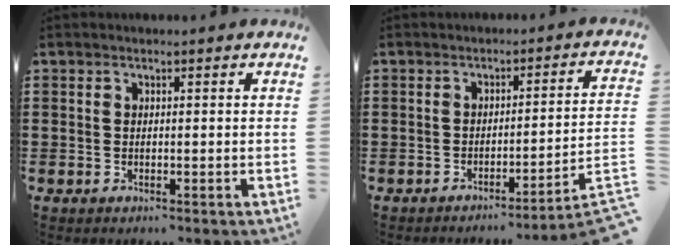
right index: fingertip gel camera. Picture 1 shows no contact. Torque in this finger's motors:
{"motor_torque": [1.28, -0.86, 0.21, 0.02]}